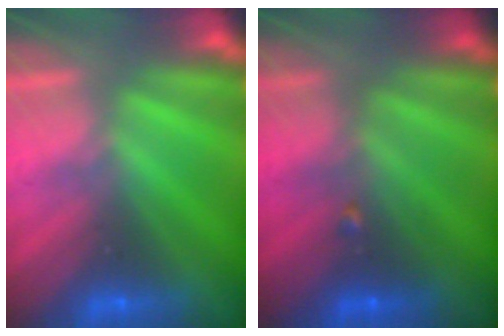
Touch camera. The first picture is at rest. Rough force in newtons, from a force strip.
{"total": 1.9}